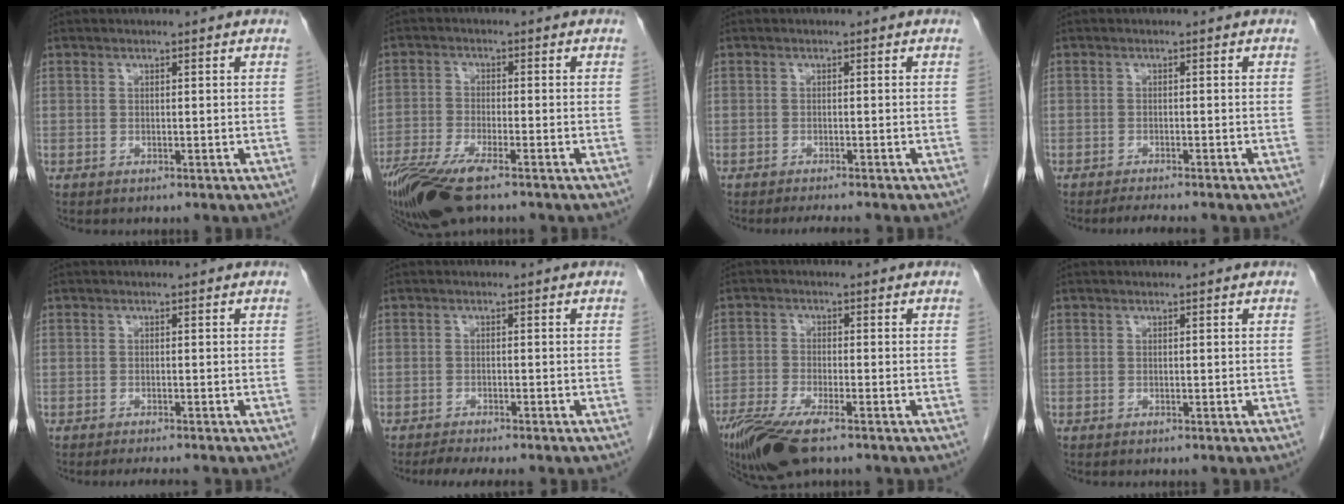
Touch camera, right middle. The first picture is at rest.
{"total": 11.2, "force": [-8.1, 2.2, 7.5], "torque": [-0.140, -0.020, -0.143]}
{"total": 2.8, "force": [-2.5, -0.4, 1.2], "torque": [-0.018, -0.009, -0.037]}
{"total": 3.3, "force": [-2.9, -0.2, 1.5], "torque": [-0.027, -0.011, -0.043]}
{"total": 3.0, "force": [-2.7, -0.1, 1.3], "torque": [-0.018, -0.009, -0.037]}
{"total": 4.0, "force": [-3.4, -0.2, 2.0], "torque": [-0.033, -0.011, -0.054]}
{"total": 9.6, "force": [-6.8, 1.8, 6.5], "torque": [-0.118, -0.020, -0.120]}
{"total": 0.0}